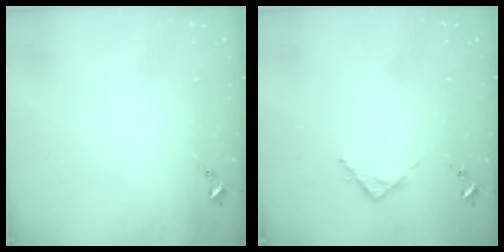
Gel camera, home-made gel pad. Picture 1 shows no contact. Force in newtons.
{"total": 2.8, "press": 2.8, "slide": 0.4}